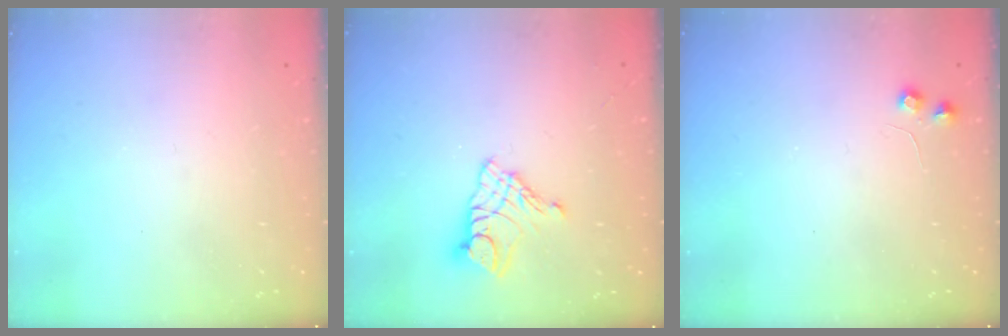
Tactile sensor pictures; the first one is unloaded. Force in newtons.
{"total": 9.2, "press": 9.2, "slide": 0.5}
{"total": 5.0, "press": 4.9, "slide": 0.8}